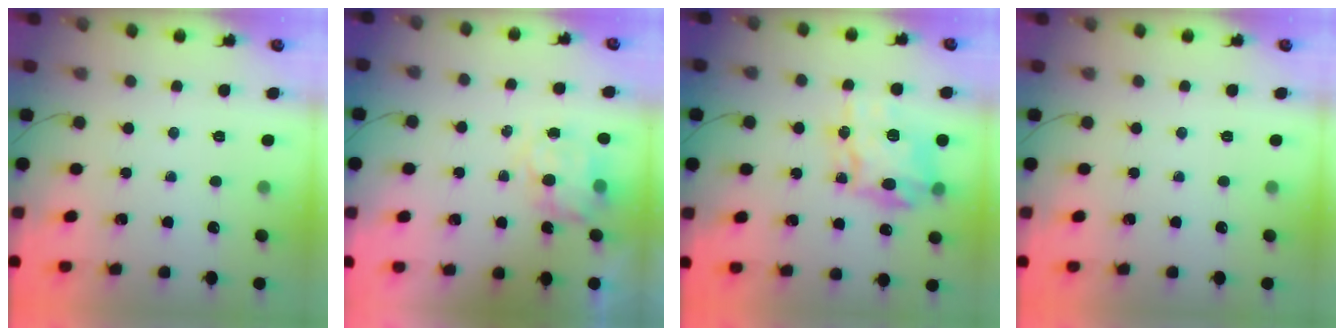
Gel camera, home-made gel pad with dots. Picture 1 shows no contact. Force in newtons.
{"total": 7.9, "press": 7.8, "slide": 1.1}
{"total": 17.5, "press": 17.5, "slide": 0.7}
{"total": 0.0}